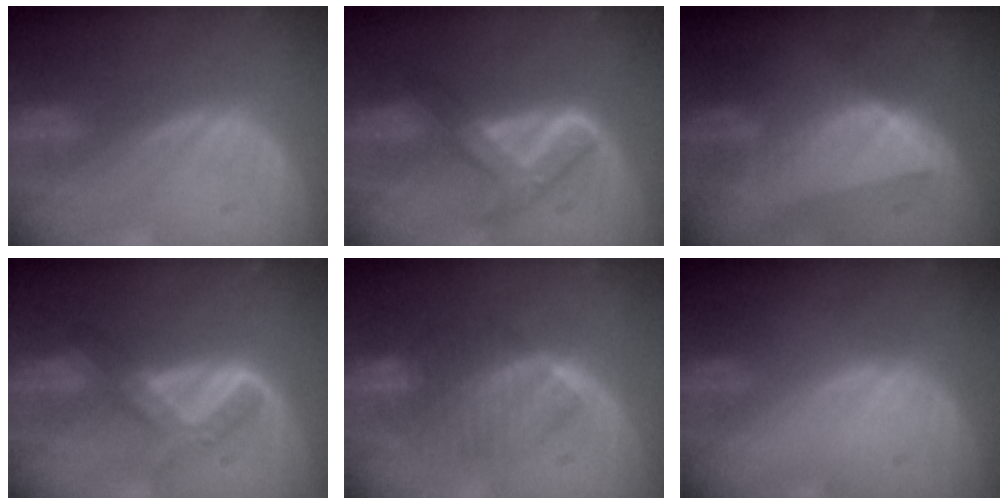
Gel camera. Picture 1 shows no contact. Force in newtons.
{"total": 5.9, "press": 5.9, "slide": 0.2}
{"total": 7.5, "press": 6.9, "slide": 2.7}
{"total": 6.5, "press": 5.5, "slide": 3.3}
{"total": 7.3, "press": 7.2, "slide": 1.4}
{"total": 0.0}